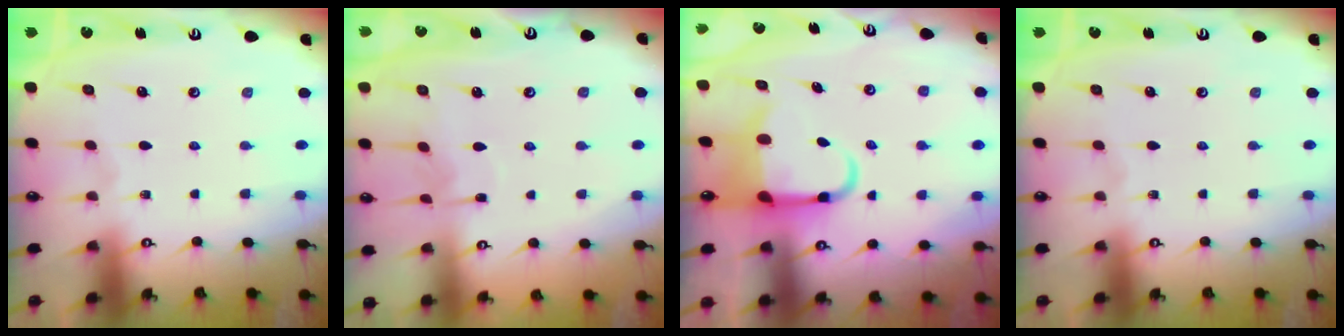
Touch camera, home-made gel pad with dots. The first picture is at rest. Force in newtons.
{"total": 5.0, "press": 5.0, "slide": 0.5}
{"total": 6.5, "press": 6.3, "slide": 1.4}
{"total": 0.0}